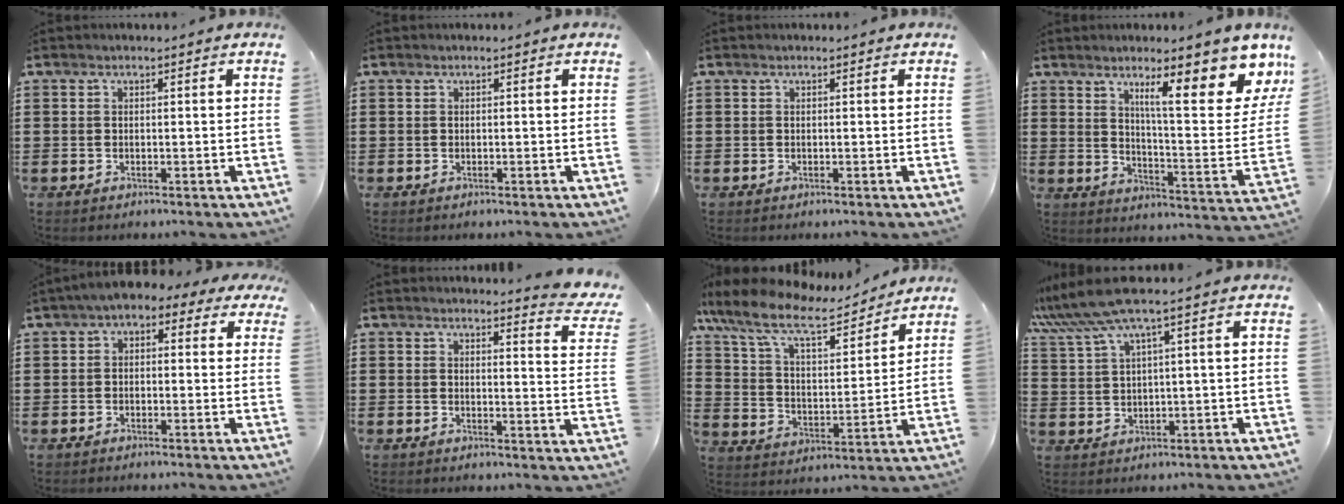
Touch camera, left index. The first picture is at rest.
{"total": 0.0}
{"total": 0.0}
{"total": 13.0, "force": [8.1, 2.4, 9.8], "torque": [-0.160, -0.044, 0.126]}
{"total": 2.1, "force": [-0.8, 1.2, 1.5], "torque": [-0.031, 0.009, -0.023]}
{"total": 3.5, "force": [3.3, -0.2, 1.2], "torque": [-0.021, -0.022, 0.056]}
{"total": 10.5, "force": [8.6, 2.6, 5.4], "torque": [-0.140, -0.043, 0.146]}
{"total": 6.5, "force": [4.0, -0.1, 5.1], "torque": [-0.126, -0.018, 0.067]}